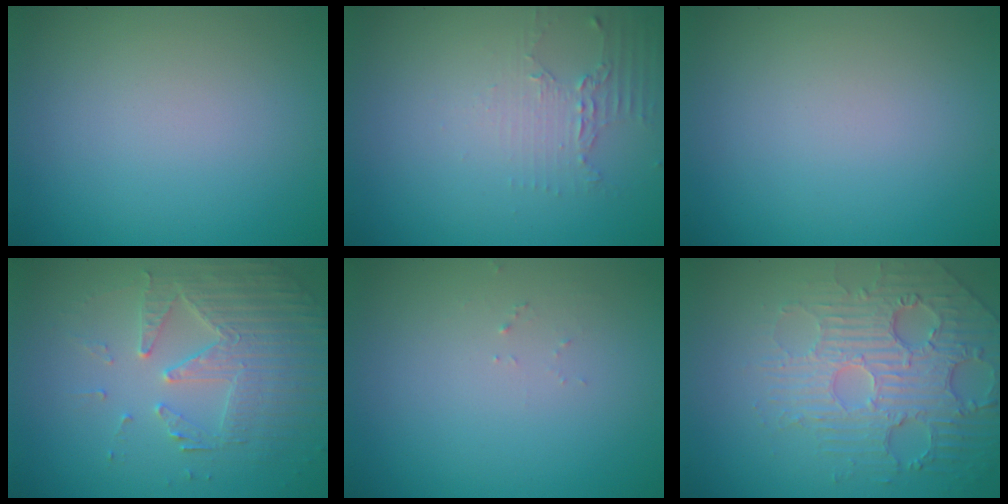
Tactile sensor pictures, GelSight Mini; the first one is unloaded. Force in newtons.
{"total": 2.1, "press": 1.5, "slide": 1.4}
{"total": 0.0}
{"total": 4.2, "press": 3.9, "slide": 1.6}
{"total": 0.7, "press": 0.7, "slide": 0.1}
{"total": 5.1, "press": 4.3, "slide": 2.7}